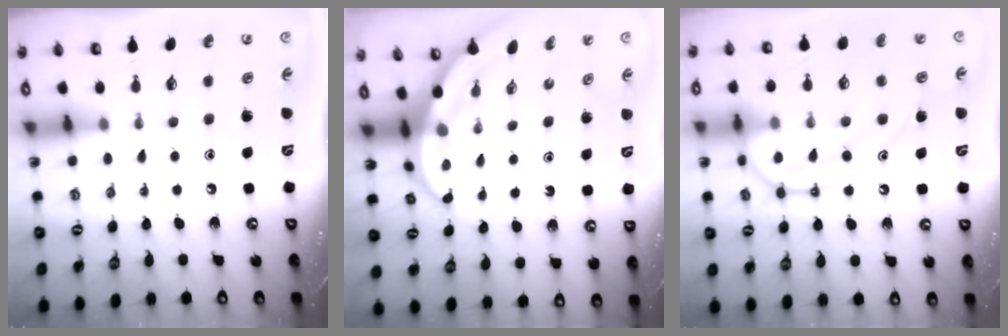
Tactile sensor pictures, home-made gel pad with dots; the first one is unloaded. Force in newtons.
{"total": 3.7, "press": 3.6, "slide": 0.3}
{"total": 15.2, "press": 15.1, "slide": 1.5}